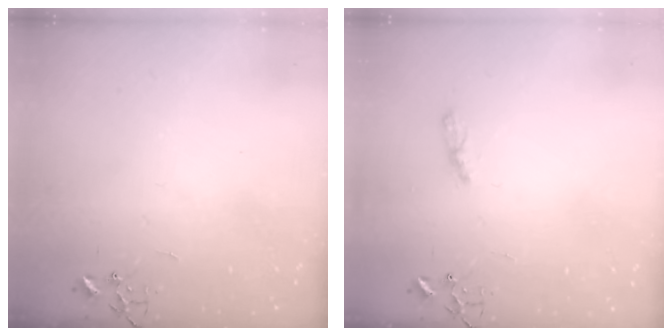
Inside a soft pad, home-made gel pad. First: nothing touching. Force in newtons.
{"total": 4.7, "press": 4.7, "slide": 0.4}